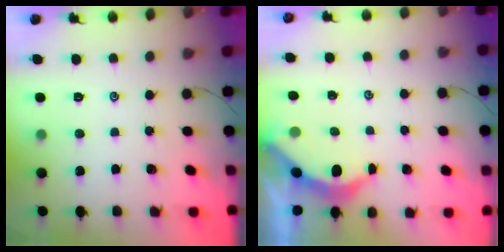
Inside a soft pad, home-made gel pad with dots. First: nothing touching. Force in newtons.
{"total": 3.8, "press": 3.7, "slide": 0.5}